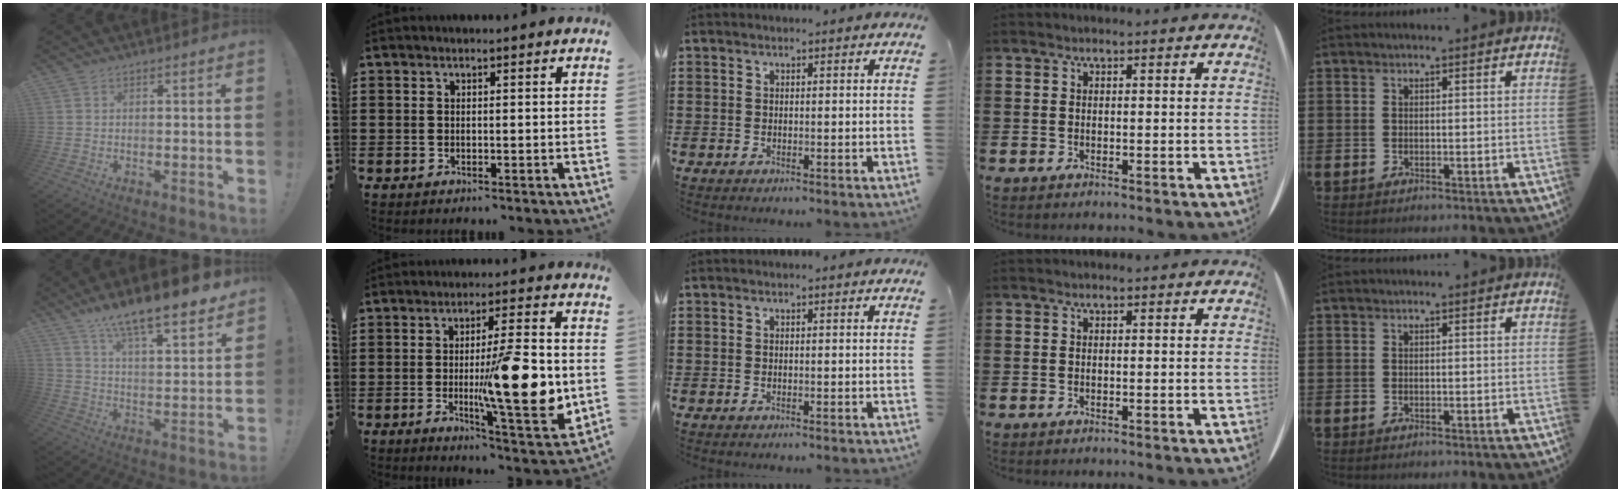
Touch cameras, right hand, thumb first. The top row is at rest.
{"thumb": {"total": 12.7, "force": [10.7, 2.1, 6.5], "torque": [-0.121, -0.084, 0.181]}, "index": {"total": 15.5, "force": [-1.3, 3.3, 15.1], "torque": [-0.238, -0.018, -0.024]}}